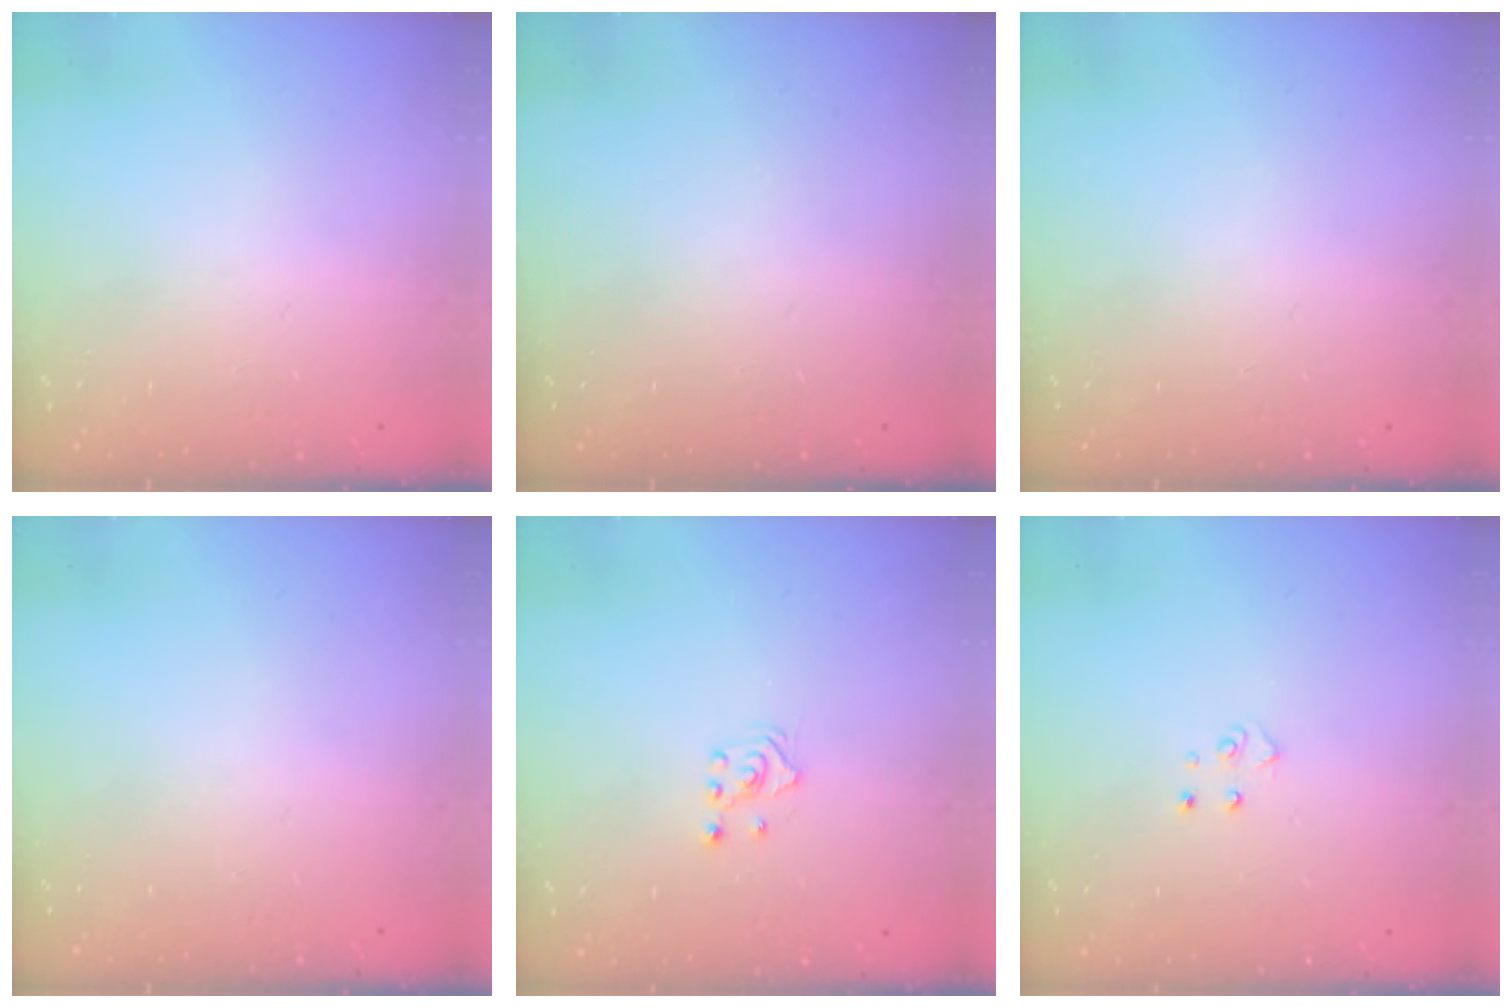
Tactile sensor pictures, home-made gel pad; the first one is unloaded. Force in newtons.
{"total": 0.0}
{"total": 0.0}
{"total": 0.0}
{"total": 2.1, "press": 1.8, "slide": 0.9}
{"total": 4.5, "press": 4.4, "slide": 0.5}